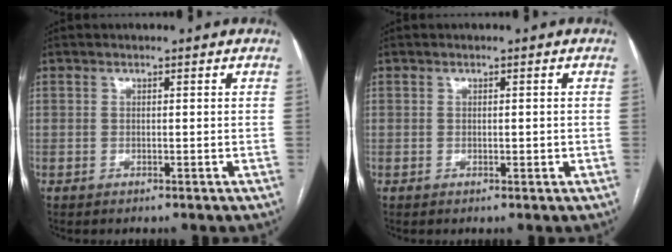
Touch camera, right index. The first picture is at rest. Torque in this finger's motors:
{"motor_torque": [-0.20, 0.11, 0.01, 0.00]}